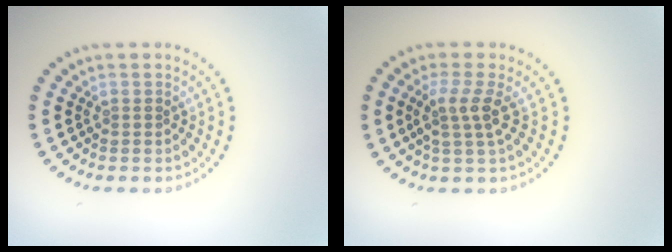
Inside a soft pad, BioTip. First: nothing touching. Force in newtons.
{"total": 2.6, "press": 2.0, "slide": 1.7}